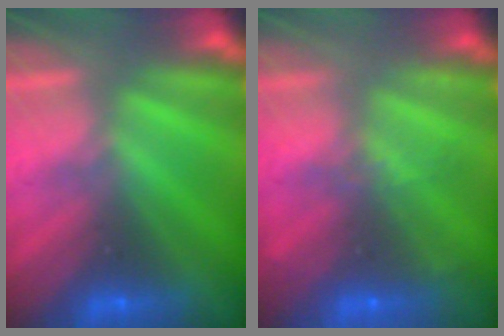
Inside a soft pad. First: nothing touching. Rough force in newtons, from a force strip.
{"total": 2.2}